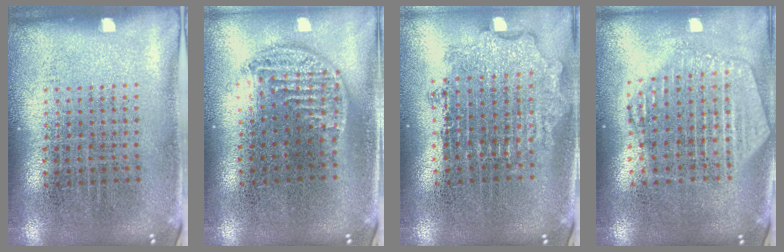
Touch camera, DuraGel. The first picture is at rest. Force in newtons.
{"total": 1.3, "press": 1.1, "slide": 0.6}
{"total": 1.9, "press": 1.5, "slide": 1.1}
{"total": 2.2, "press": 2.0, "slide": 1.0}